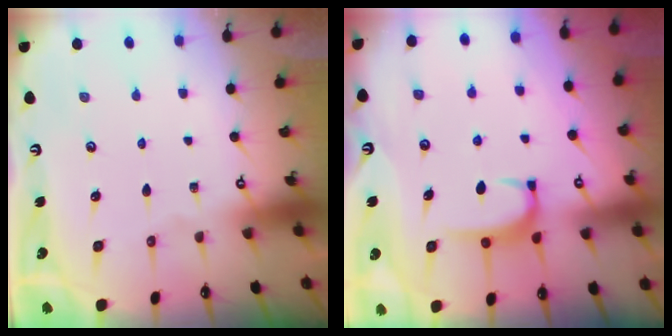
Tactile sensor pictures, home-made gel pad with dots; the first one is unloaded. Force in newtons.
{"total": 2.1, "press": 2.1, "slide": 0.1}